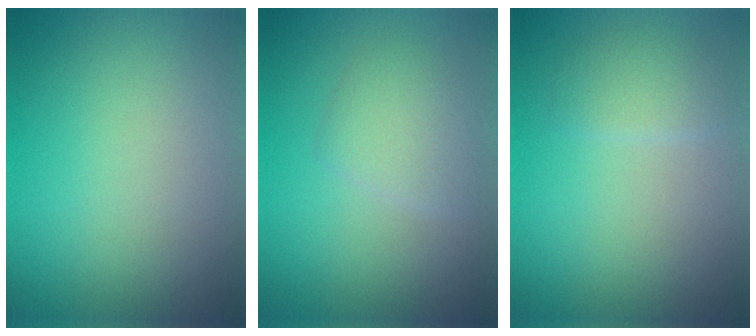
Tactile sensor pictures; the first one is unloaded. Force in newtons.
{"total": 2.3, "press": 2.3, "slide": 0.1}
{"total": 1.5, "press": 1.5, "slide": 0.1}